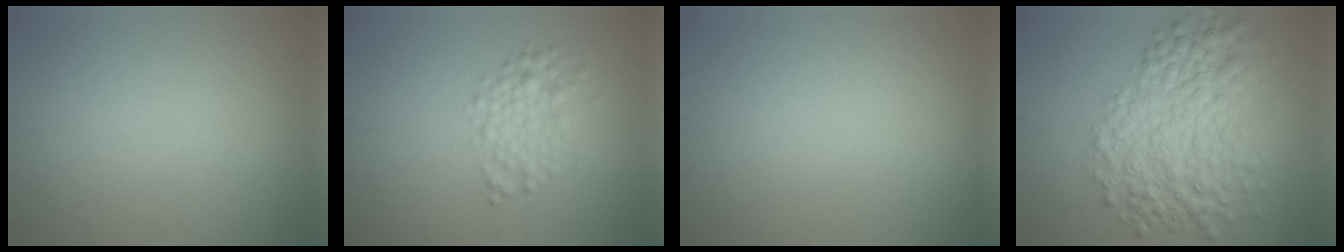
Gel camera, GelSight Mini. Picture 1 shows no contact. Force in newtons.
{"total": 2.9, "press": 2.9, "slide": 0.1}
{"total": 0.0}
{"total": 7.4, "press": 7.4, "slide": 0.2}